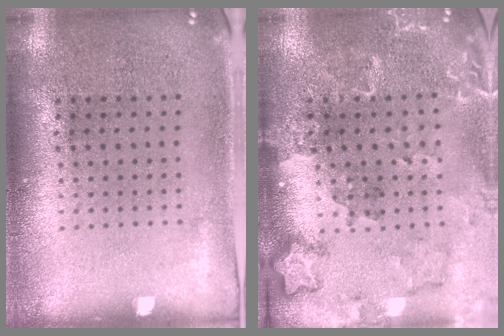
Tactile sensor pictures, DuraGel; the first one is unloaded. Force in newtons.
{"total": 1.8, "press": 1.7, "slide": 0.2}